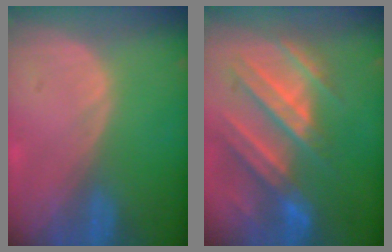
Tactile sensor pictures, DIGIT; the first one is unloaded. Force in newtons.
{"total": 10.5, "press": 9.6, "slide": 4.2}